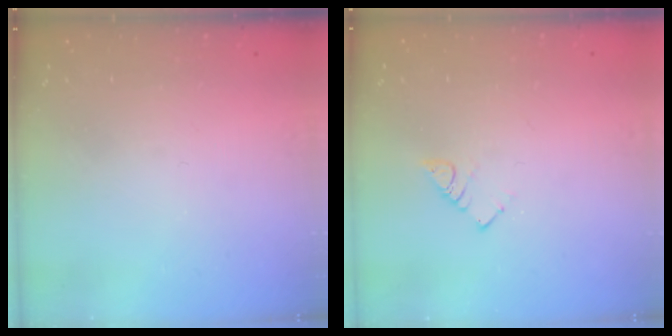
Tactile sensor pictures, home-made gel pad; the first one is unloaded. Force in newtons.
{"total": 2.9, "press": 2.9, "slide": 0.5}